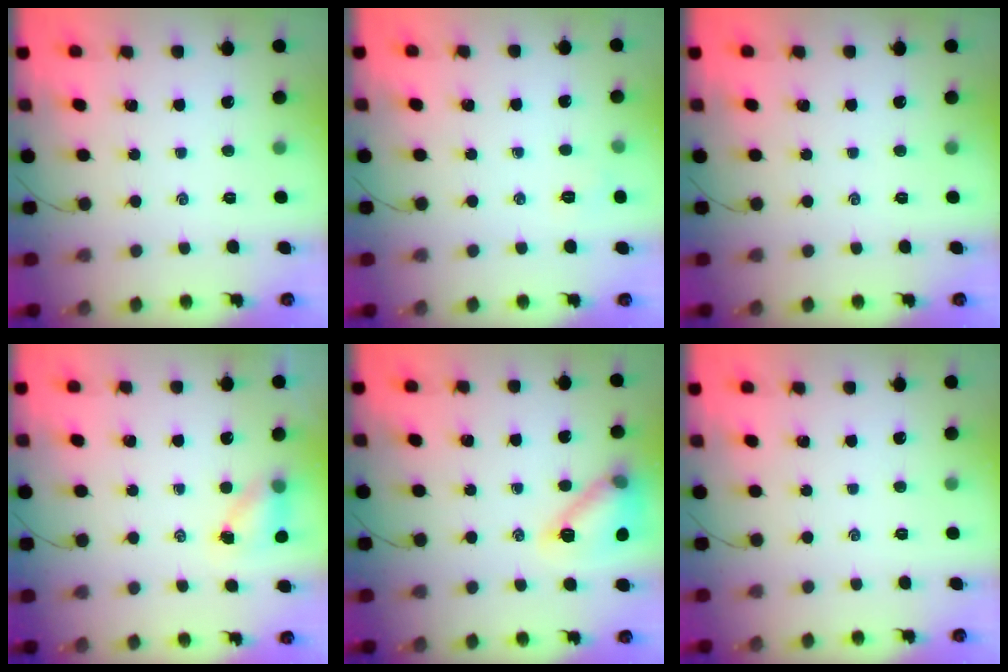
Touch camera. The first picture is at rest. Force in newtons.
{"total": 3.7, "press": 3.6, "slide": 0.9}
{"total": 0.0}
{"total": 4.9, "press": 4.8, "slide": 0.8}
{"total": 14.2, "press": 14.2, "slide": 0.9}
{"total": 0.0}